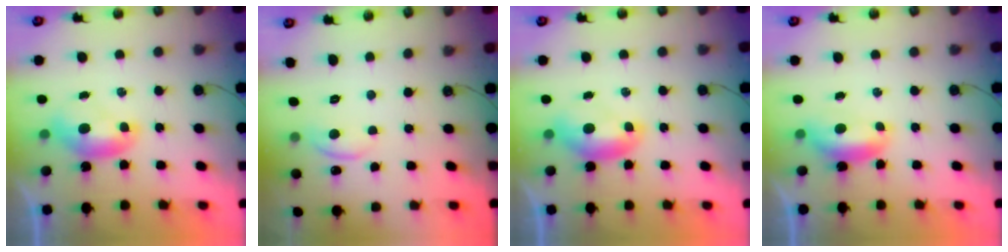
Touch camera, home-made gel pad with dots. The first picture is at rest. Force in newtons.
{"total": 3.7, "press": 3.6, "slide": 0.5}
{"total": 0.8, "press": 0.8, "slide": 0.2}
{"total": 1.7, "press": 1.6, "slide": 0.7}